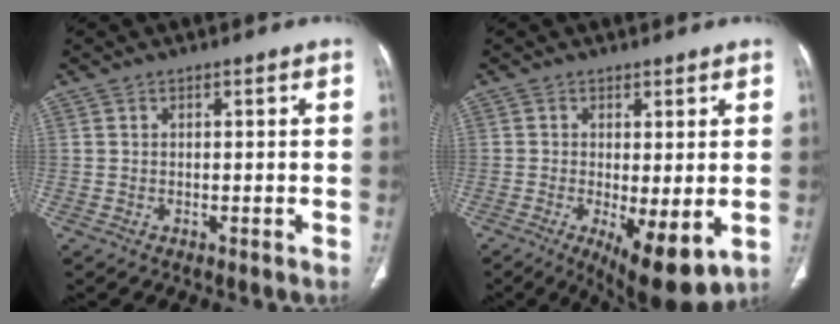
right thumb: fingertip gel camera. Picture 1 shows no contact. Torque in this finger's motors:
{"motor_torque": [-0.16, 0.37, -0.10, 0.14, 0.03]}